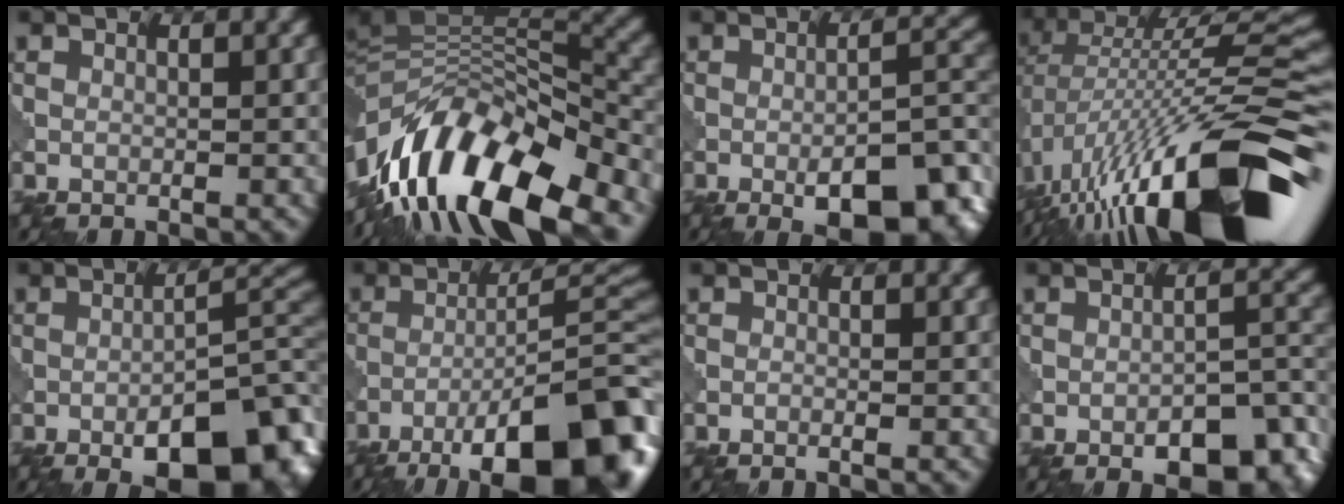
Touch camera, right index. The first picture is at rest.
{"total": 14.5, "force": [-7.8, 5.5, 11.0], "torque": [-0.196, 0.027, -0.145]}
{"total": 10.1, "force": [-5.0, 3.3, 8.1], "torque": [-0.107, 0.007, -0.068]}
{"total": 17.7, "force": [-7.6, 5.3, 15.1], "torque": [-0.252, 0.032, -0.140]}
{"total": 12.2, "force": [-6.5, 4.5, 9.3], "torque": [-0.117, 0.005, -0.092]}
{"total": 16.1, "force": [-9.6, 4.5, 12.2], "torque": [-0.180, 0.009, -0.144]}
{"total": 0.5, "force": [-0.4, 0.0, 0.3], "torque": [-0.007, -0.001, -0.012]}
{"total": 7.9, "force": [-4.9, 3.0, 5.4], "torque": [-0.062, 0.007, -0.070]}